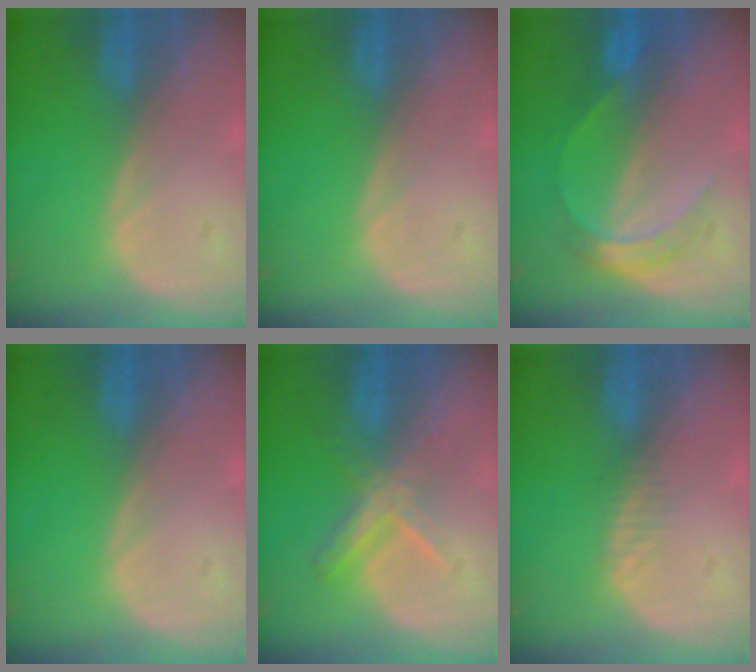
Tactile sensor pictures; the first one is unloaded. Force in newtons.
{"total": 0.0}
{"total": 4.8, "press": 4.6, "slide": 1.1}
{"total": 0.0}
{"total": 5.5, "press": 5.1, "slide": 2.1}
{"total": 1.3, "press": 1.1, "slide": 0.7}